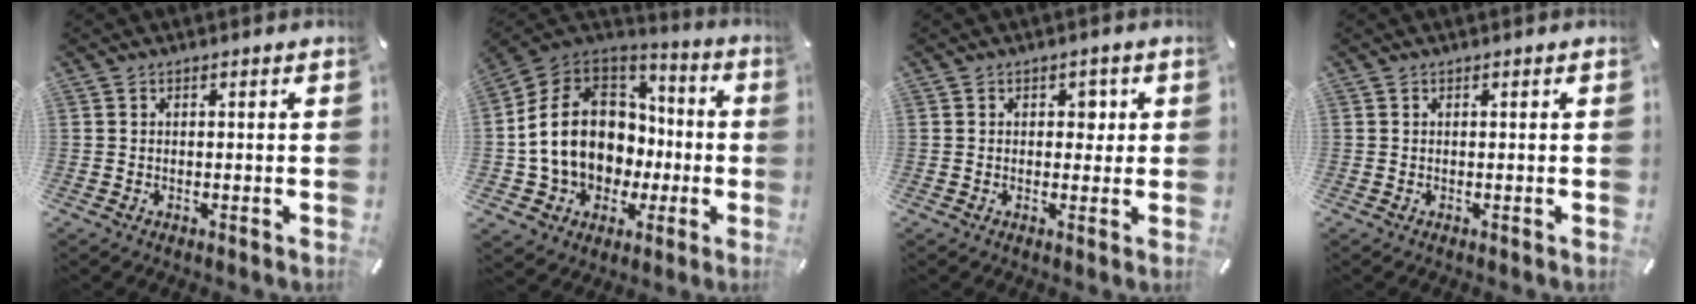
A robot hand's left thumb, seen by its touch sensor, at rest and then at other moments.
{"total": 16.6, "force": [-1.0, 14.6, 7.9], "torque": [-0.168, -0.001, -0.008]}
{"total": 3.1, "force": [0.5, 2.3, 2.1], "torque": [-0.011, -0.005, -0.003]}
{"total": 0.0}